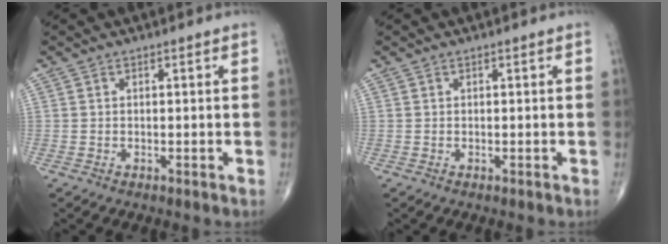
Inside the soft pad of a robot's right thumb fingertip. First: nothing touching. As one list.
[{"total": 0.0}]